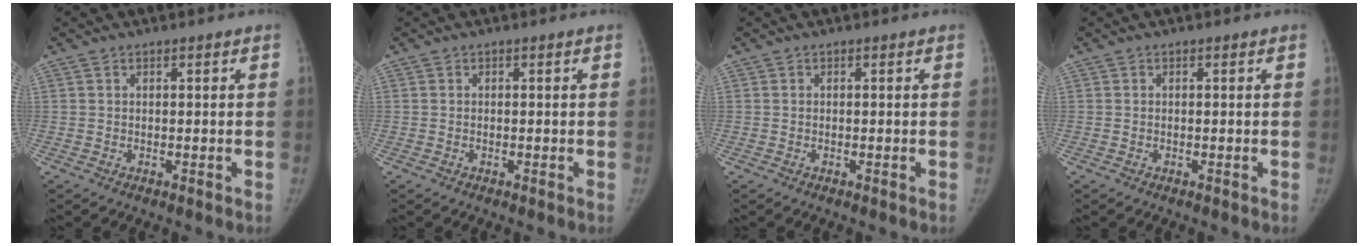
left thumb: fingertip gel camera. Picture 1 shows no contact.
{"total": 0.0}
{"total": 0.0}
{"total": 0.0}